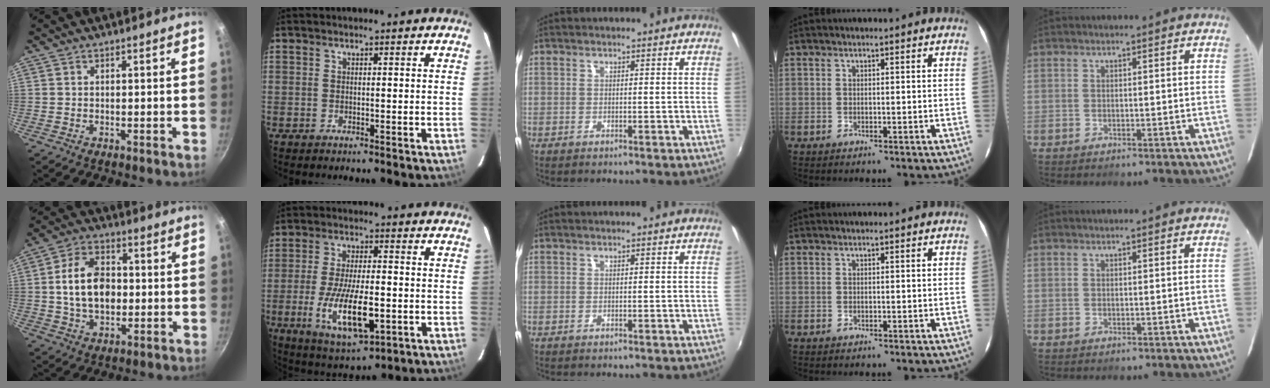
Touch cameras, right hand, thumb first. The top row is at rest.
{"thumb": {"total": 12.9, "force": [0.2, 8.8, 9.5], "torque": [-0.141, 0.016, -0.002]}, "index": {"total": 14.2, "force": [-4.0, 5.1, 12.6], "torque": [-0.252, -0.023, -0.063]}}